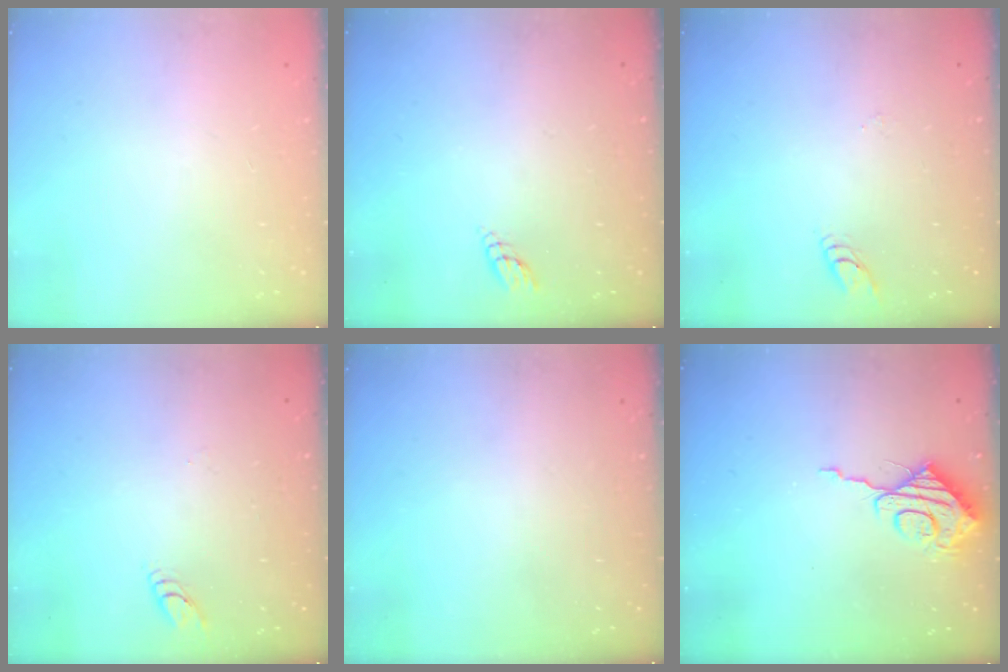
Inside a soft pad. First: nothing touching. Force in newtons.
{"total": 2.8, "press": 2.8, "slide": 0.3}
{"total": 4.8, "press": 4.8, "slide": 0.4}
{"total": 2.7, "press": 2.7, "slide": 0.3}
{"total": 0.0}
{"total": 9.4, "press": 9.4, "slide": 0.7}